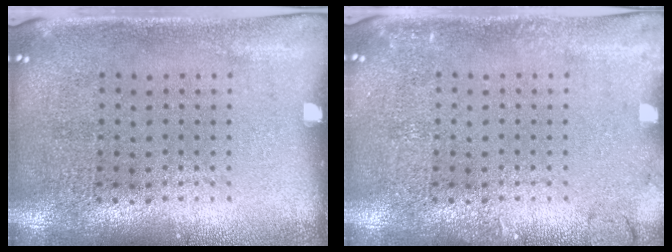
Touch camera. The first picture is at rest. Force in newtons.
{"total": 1.4, "press": 1.4, "slide": 0.2}